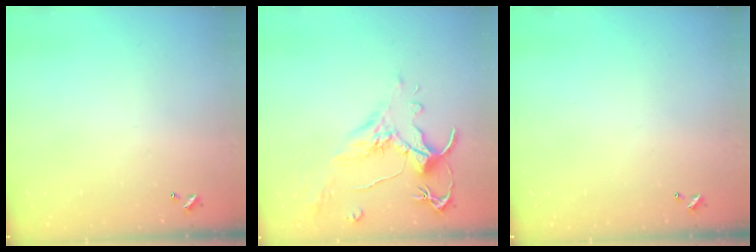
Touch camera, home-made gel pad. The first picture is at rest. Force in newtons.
{"total": 1.6, "press": 1.1, "slide": 1.1}
{"total": 0.0}